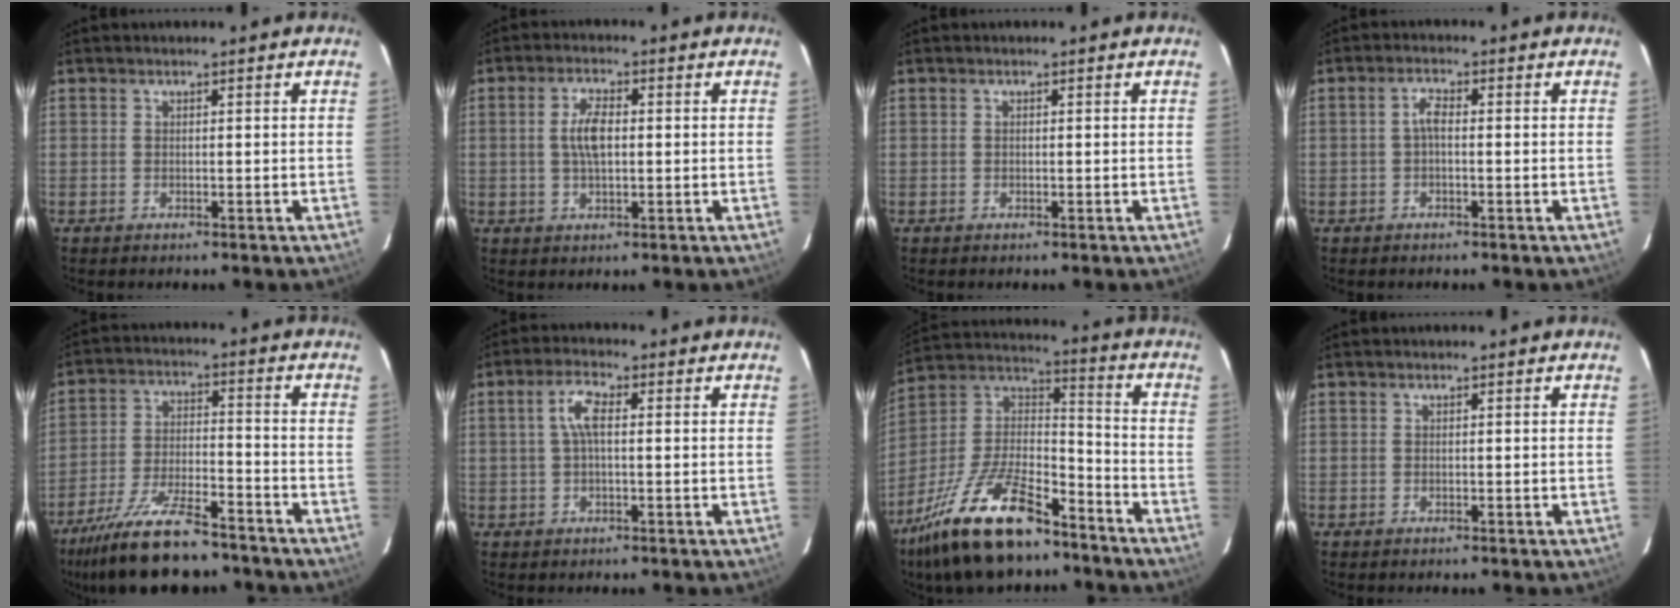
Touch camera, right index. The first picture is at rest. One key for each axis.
{"total": 5.2, "fx": 0.3, "fy": 2.3, "fz": 4.7, "tx": -0.092, "ty": 0.007, "tz": 0.007}
{"total": 0.0}
{"total": 2.2, "fx": -0.3, "fy": 0.8, "fz": 2.0, "tx": -0.042, "ty": 0.010, "tz": -0.007}
{"total": 17.8, "fx": -14.5, "fy": 4.7, "fz": 9.2, "tx": -0.193, "ty": -0.026, "tz": -0.241}
{"total": 4.3, "fx": 0.5, "fy": 1.5, "fz": 4.0, "tx": -0.080, "ty": 0.011, "tz": 0.008}
{"total": 22.4, "fx": -15.0, "fy": 8.7, "fz": 14.3, "tx": -0.291, "ty": -0.001, "tz": -0.260}
{"total": 0.0}